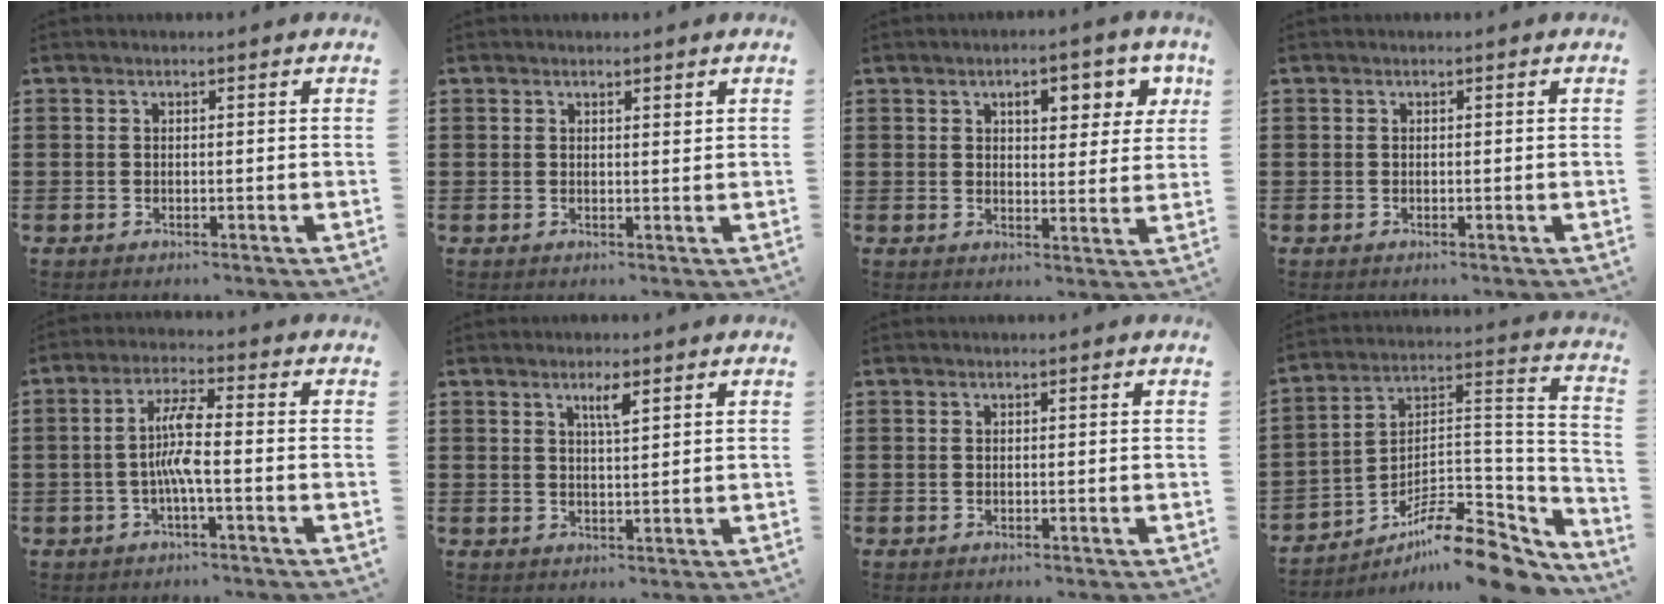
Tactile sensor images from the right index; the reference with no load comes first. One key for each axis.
{"total": 0.8, "fx": 0.7, "fy": 0.2, "fz": 0.4, "tx": -0.010, "ty": 0.000, "tz": 0.013}
{"total": 5.7, "fx": 2.7, "fy": 2.8, "fz": 4.2, "tx": -0.064, "ty": 0.000, "tz": 0.036}
{"total": 0.0}
{"total": 6.2, "fx": -1.0, "fy": 1.1, "fz": 6.0, "tx": -0.122, "ty": 0.001, "tz": -0.027}
{"total": 3.0, "fx": 1.7, "fy": 0.5, "fz": 2.4, "tx": -0.044, "ty": 0.001, "tz": 0.025}
{"total": 0.0}
{"total": 11.2, "fx": -8.7, "fy": 3.1, "fz": 6.4, "tx": -0.086, "ty": 0.015, "tz": -0.164}